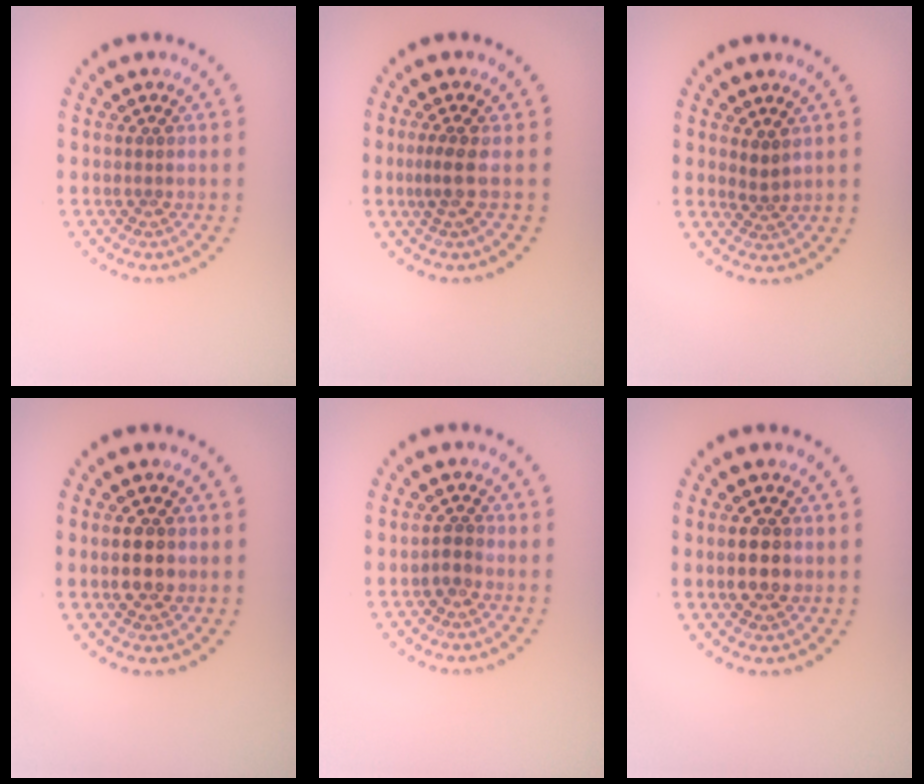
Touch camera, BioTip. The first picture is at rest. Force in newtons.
{"total": 1.8, "press": 1.3, "slide": 1.1}
{"total": 1.4, "press": 1.0, "slide": 1.0}
{"total": 2.7, "press": 2.7, "slide": 0.2}
{"total": 1.0, "press": 0.8, "slide": 0.7}
{"total": 2.8, "press": 2.8, "slide": 0.2}